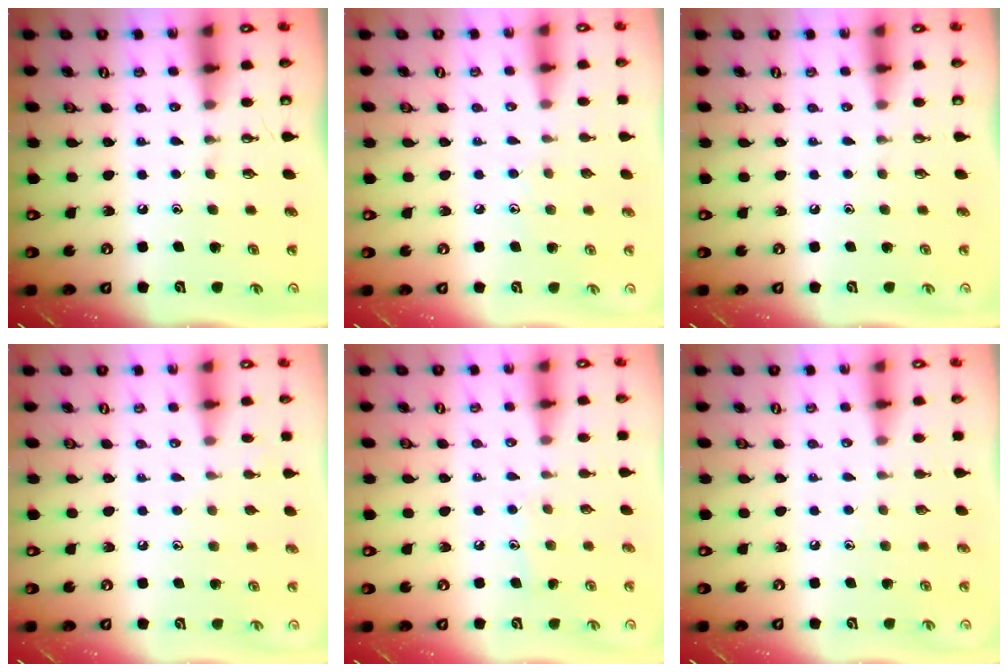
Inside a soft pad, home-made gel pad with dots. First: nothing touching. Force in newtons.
{"total": 5.0, "press": 4.9, "slide": 0.5}
{"total": 0.0}
{"total": 5.9, "press": 5.8, "slide": 0.5}
{"total": 5.5, "press": 5.5, "slide": 0.4}
{"total": 3.0, "press": 2.9, "slide": 0.3}